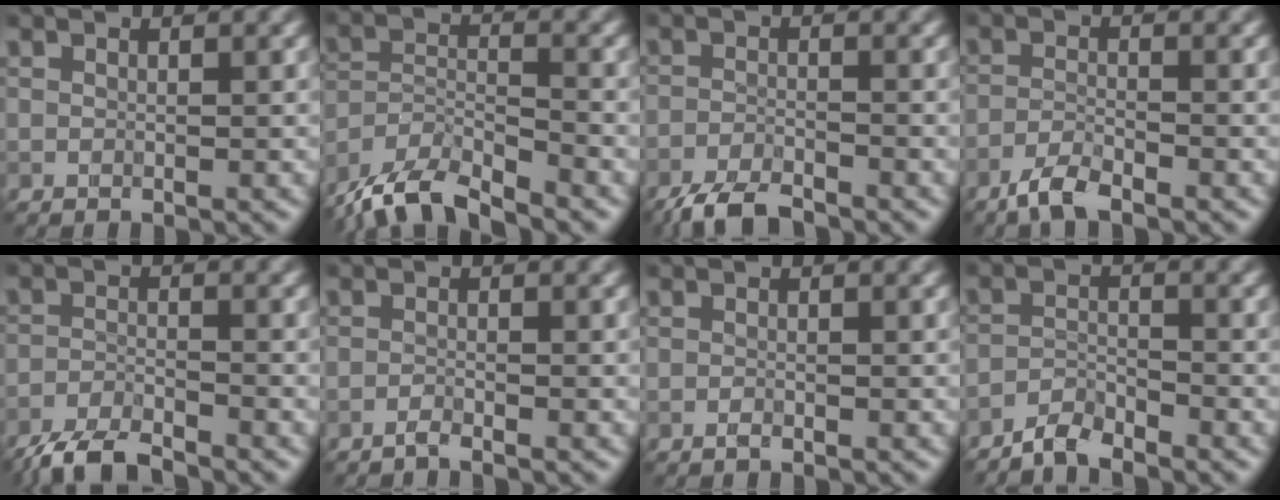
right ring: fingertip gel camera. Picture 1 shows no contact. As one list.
[{"total": 7.8, "force": [-7.3, 1.5, 2.4], "torque": [-0.047, -0.005, -0.131]}, {"total": 4.0, "force": [-3.8, 0.6, 1.1], "torque": [-0.024, -0.005, -0.073]}, {"total": 3.0, "force": [-2.7, 0.4, 1.2], "torque": [-0.025, 0.001, -0.055]}, {"total": 4.8, "force": [-4.6, 0.7, 1.5], "torque": [-0.026, -0.006, -0.089]}, {"total": 1.2, "force": [-1.2, 0.1, 0.2], "torque": [0.003, 0.004, -0.023]}, {"total": 0.7, "force": [-0.7, 0.1, 0.0], "torque": [0.001, 0.003, -0.008]}, {"total": 2.8, "force": [-2.8, 0.1, 0.1], "torque": [0.000, 0.003, -0.054]}]